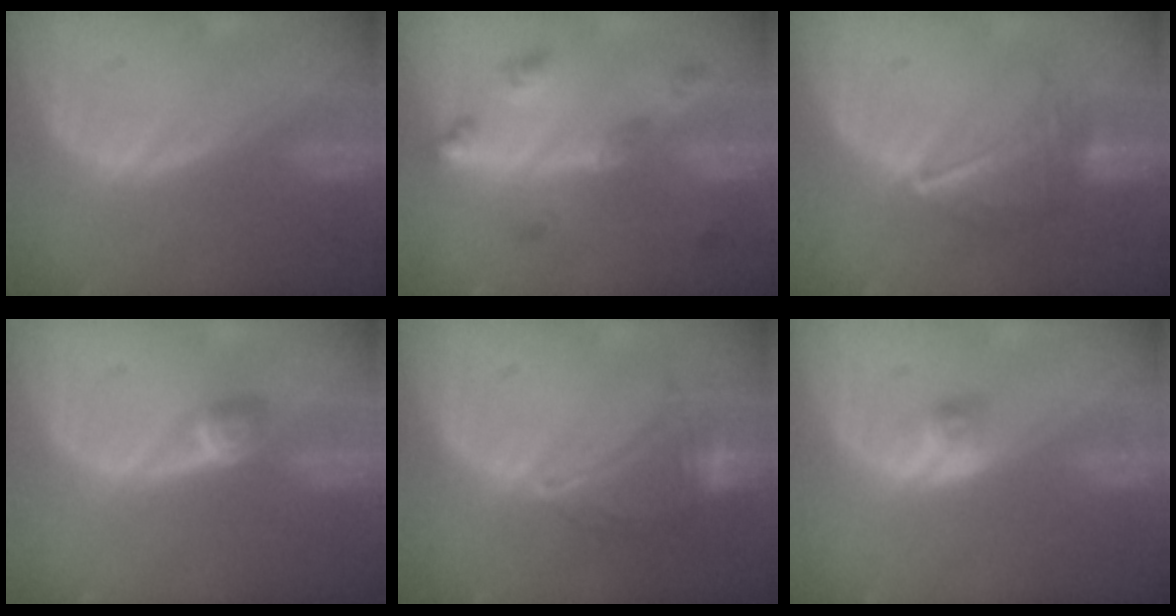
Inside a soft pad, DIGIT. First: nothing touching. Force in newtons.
{"total": 5.9, "press": 5.8, "slide": 0.9}
{"total": 6.6, "press": 6.5, "slide": 1.0}
{"total": 2.9, "press": 2.6, "slide": 1.4}
{"total": 8.0, "press": 7.1, "slide": 3.8}
{"total": 2.0, "press": 2.0, "slide": 0.3}